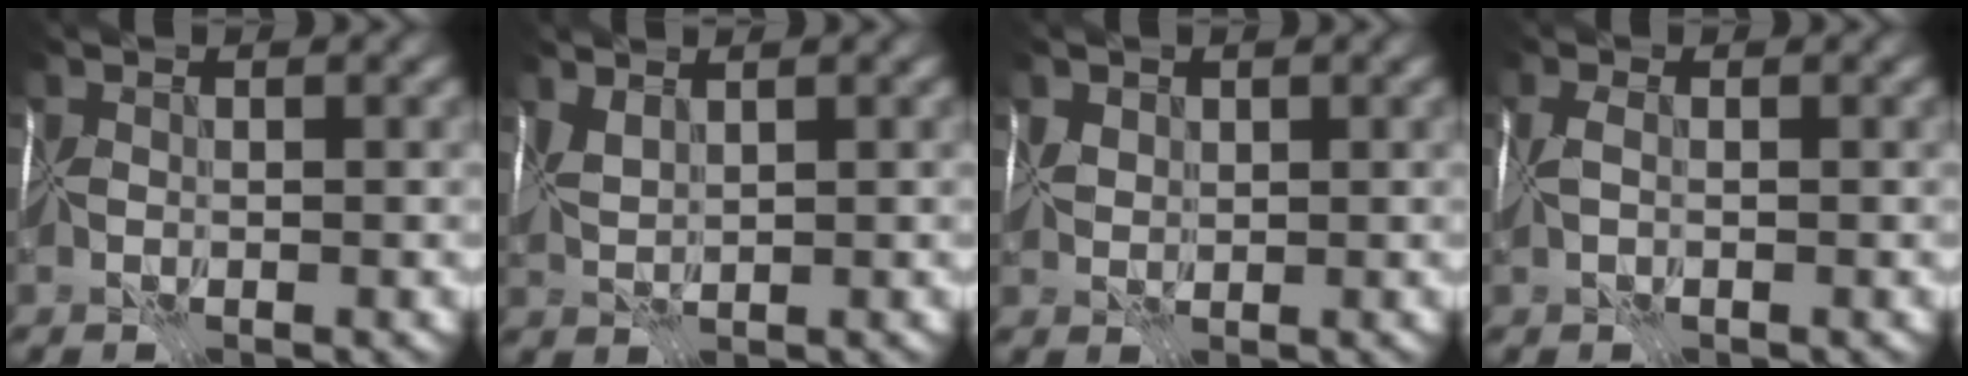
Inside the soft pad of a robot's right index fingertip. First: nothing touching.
{"total": 1.5, "force": [1.1, -1.1, -0.1], "torque": [0.006, -0.002, 0.030]}
{"total": 1.0, "force": [1.0, 0.2, 0.0], "torque": [0.008, 0.007, 0.013]}
{"total": 0.7, "force": [0.2, 0.0, 0.7], "torque": [-0.011, 0.001, 0.007]}